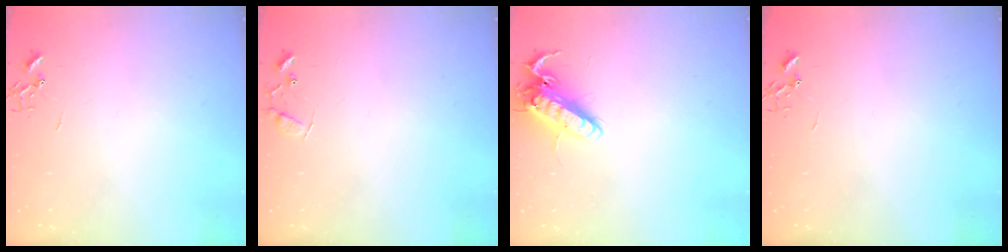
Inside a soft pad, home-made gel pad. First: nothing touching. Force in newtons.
{"total": 7.7, "press": 7.6, "slide": 0.5}
{"total": 15.0, "press": 14.7, "slide": 2.5}
{"total": 0.0}